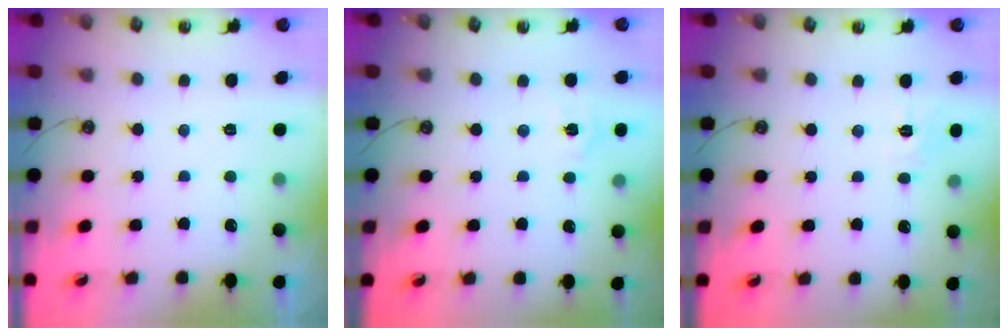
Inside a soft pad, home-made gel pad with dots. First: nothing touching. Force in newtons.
{"total": 5.0, "press": 4.9, "slide": 0.5}
{"total": 4.9, "press": 4.9, "slide": 0.7}